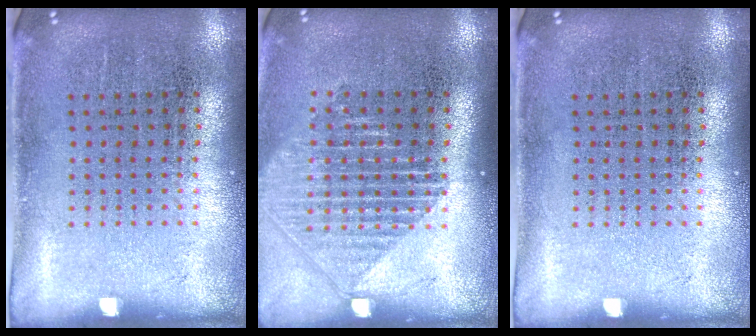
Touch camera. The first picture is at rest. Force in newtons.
{"total": 1.4, "press": 1.2, "slide": 0.7}
{"total": 0.0}